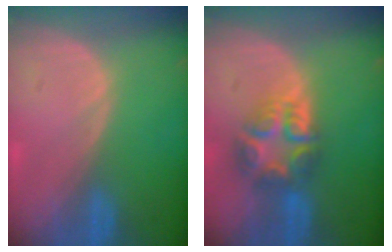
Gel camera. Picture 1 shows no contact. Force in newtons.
{"total": 7.7, "press": 6.8, "slide": 3.6}